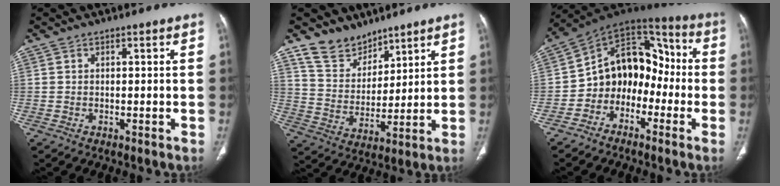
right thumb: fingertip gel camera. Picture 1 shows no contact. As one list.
[{"total": 9.7, "force": [7.8, 5.5, 1.7], "torque": [-0.002, -0.061, 0.164]}, {"total": 14.1, "force": [-3.5, 10.9, 8.3], "torque": [-0.078, 0.082, -0.073]}]